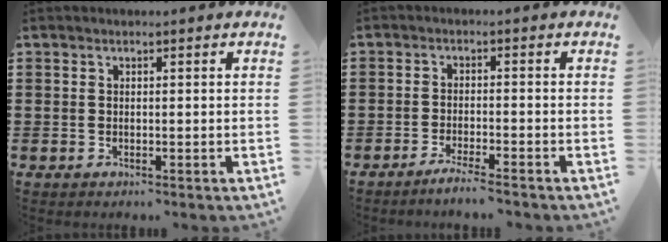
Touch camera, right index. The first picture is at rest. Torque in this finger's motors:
{"motor_torque": [0.72, 0.63, -0.22, 0.02]}